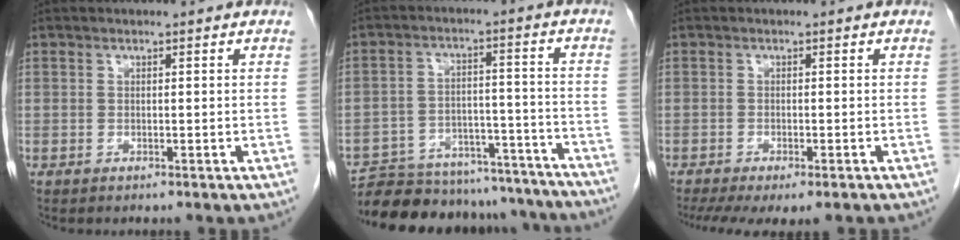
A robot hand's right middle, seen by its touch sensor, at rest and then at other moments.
{"total": 21.8, "force": [-20.2, 6.1, 5.5], "torque": [-0.081, 0.020, -0.272]}
{"total": 10.3, "force": [-8.0, 2.8, 5.8], "torque": [-0.094, -0.010, -0.112]}